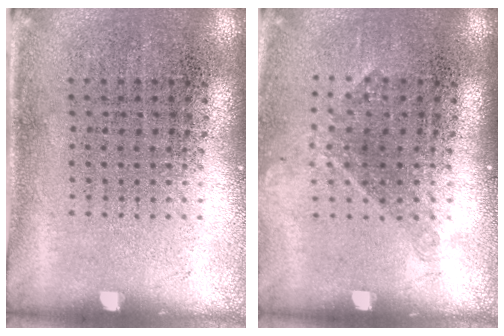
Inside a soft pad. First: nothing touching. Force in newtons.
{"total": 1.1, "press": 0.8, "slide": 0.6}